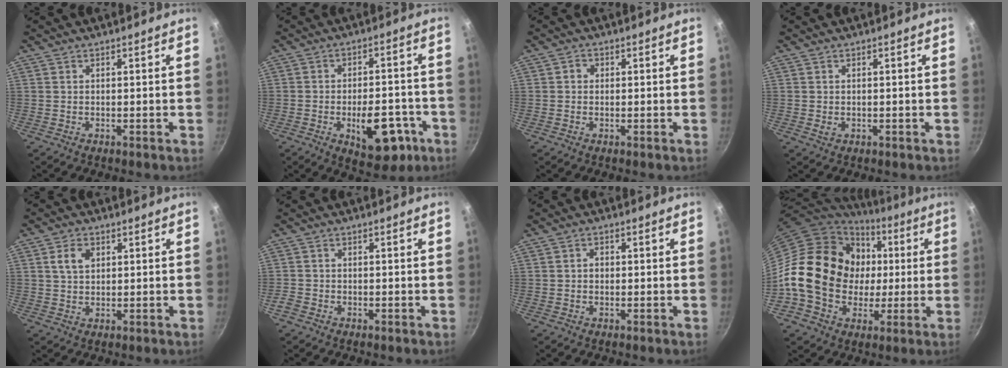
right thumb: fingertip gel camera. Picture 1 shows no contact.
{"total": 12.6, "force": [-4.6, 6.7, 9.6], "torque": [-0.096, 0.023, -0.050]}
{"total": 1.7, "force": [0.1, 1.5, 0.7], "torque": [-0.006, 0.005, -0.002]}
{"total": 1.0, "force": [0.1, 0.7, 0.7], "torque": [-0.011, -0.002, 0.003]}
{"total": 4.3, "force": [1.4, 3.0, 2.7], "torque": [-0.038, 0.001, 0.025]}
{"total": 1.5, "force": [-1.0, 1.0, 0.6], "torque": [-0.018, 0.002, -0.023]}
{"total": 1.6, "force": [-0.1, 1.4, 0.9], "torque": [-0.011, 0.004, -0.003]}
{"total": 23.2, "force": [0.8, 19.1, 13.2], "torque": [-0.220, 0.025, 0.019]}